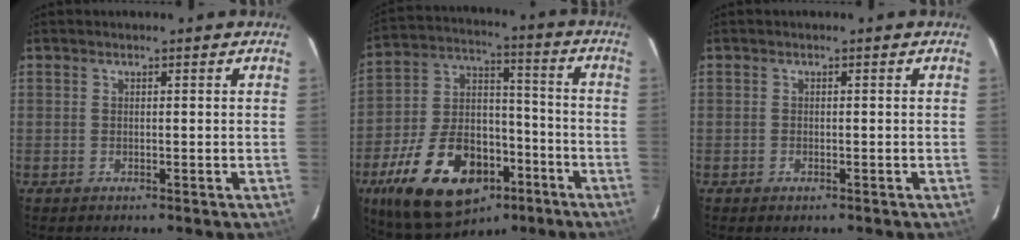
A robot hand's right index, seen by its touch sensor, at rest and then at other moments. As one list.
[{"total": 23.3, "force": [-12.2, 13.6, 14.4], "torque": [-0.300, 0.013, -0.184]}, {"total": 0.9, "force": [-0.6, 0.6, 0.4], "torque": [-0.006, -0.001, -0.011]}]